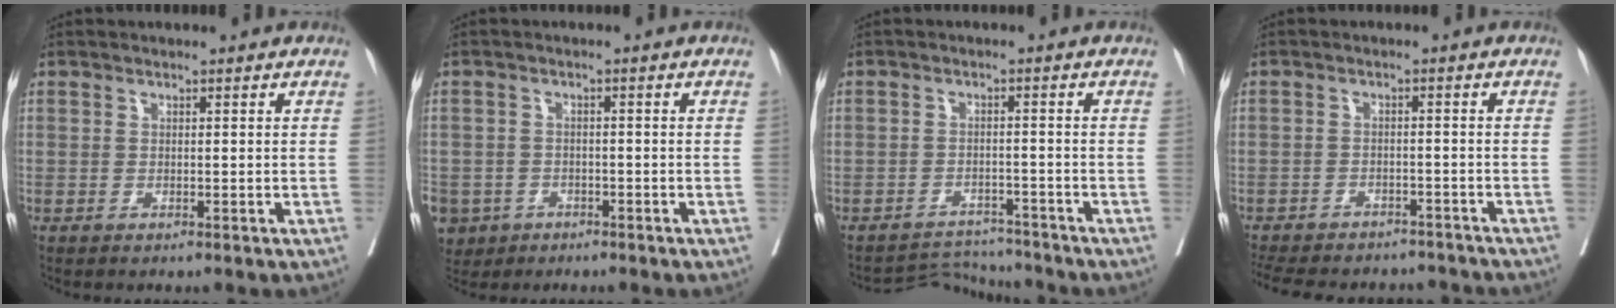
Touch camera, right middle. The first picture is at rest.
{"total": 7.6, "force": [-3.9, 6.4, 1.6], "torque": [-0.055, 0.004, -0.063]}
{"total": 4.6, "force": [-4.1, 0.1, -2.1], "torque": [0.040, 0.008, -0.061]}
{"total": 15.7, "force": [-13.7, 6.2, 4.7], "torque": [-0.115, 0.000, -0.173]}